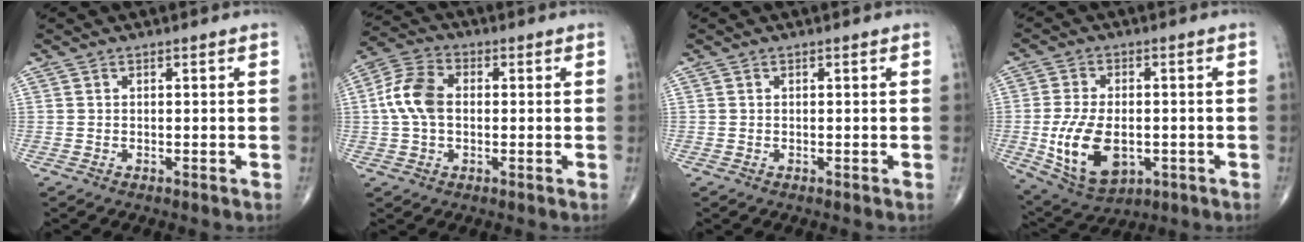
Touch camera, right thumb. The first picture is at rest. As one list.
[{"total": 8.7, "force": [0.3, 5.7, 6.6], "torque": [-0.135, 0.023, 0.000]}, {"total": 0.0}, {"total": 13.6, "force": [-2.7, 8.0, 10.6], "torque": [-0.188, -0.004, -0.030]}]